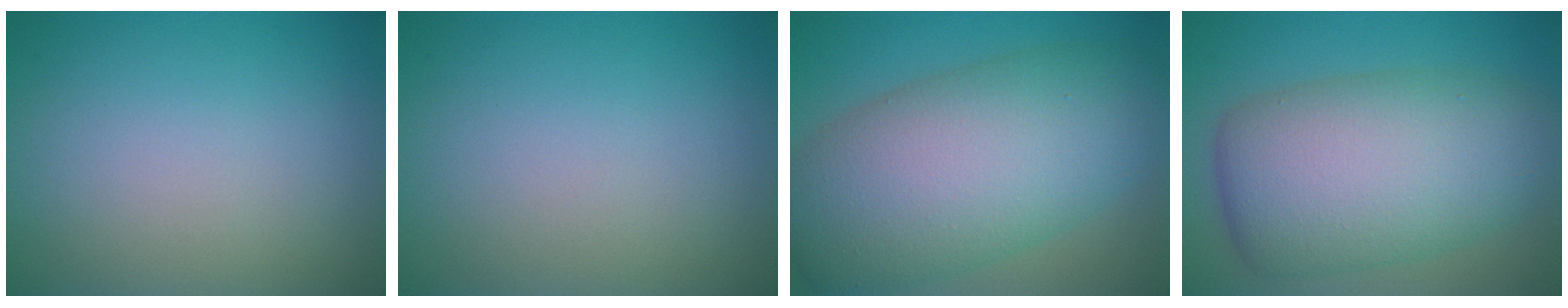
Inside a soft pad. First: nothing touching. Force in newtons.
{"total": 0.0}
{"total": 12.2, "press": 12.2, "slide": 0.4}
{"total": 10.8, "press": 10.8, "slide": 0.3}